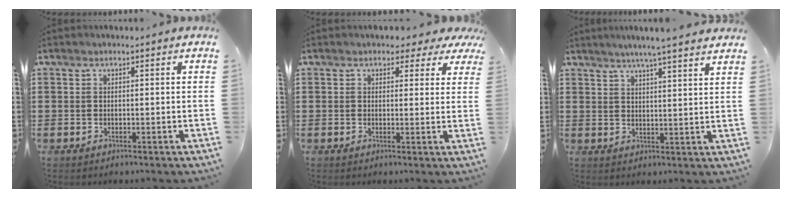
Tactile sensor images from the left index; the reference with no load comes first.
{"total": 2.0, "force": [1.2, 1.4, 0.8], "torque": [-0.009, 0.001, 0.017]}
{"total": 4.6, "force": [4.1, -0.8, 2.1], "torque": [-0.052, -0.012, 0.070]}